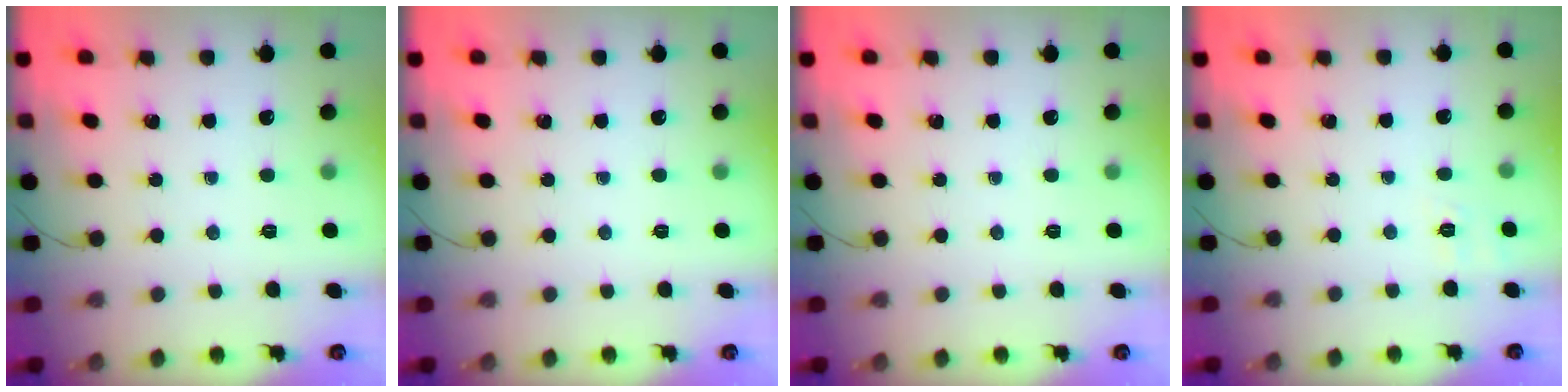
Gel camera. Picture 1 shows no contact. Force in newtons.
{"total": 0.0}
{"total": 0.0}
{"total": 5.4, "press": 5.0, "slide": 1.8}